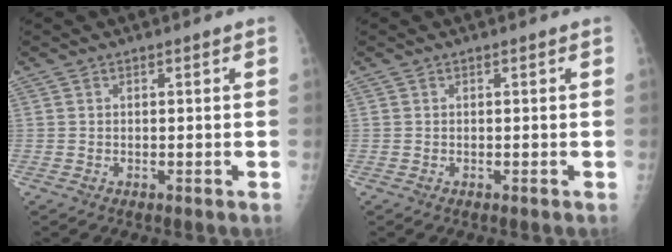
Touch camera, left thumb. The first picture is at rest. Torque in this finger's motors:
{"motor_torque": [0.00, 0.00, -0.02, -0.01, 0.00]}